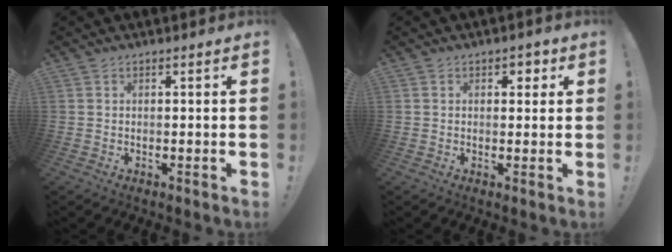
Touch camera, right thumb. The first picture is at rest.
{"total": 2.1, "force": [0.8, 1.6, 1.1], "torque": [-0.006, 0.000, 0.008]}